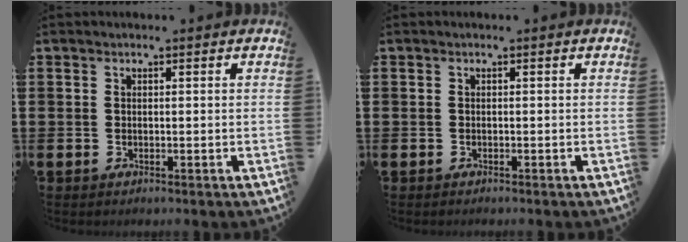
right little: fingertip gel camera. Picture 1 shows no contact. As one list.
[{"total": 0.0}]